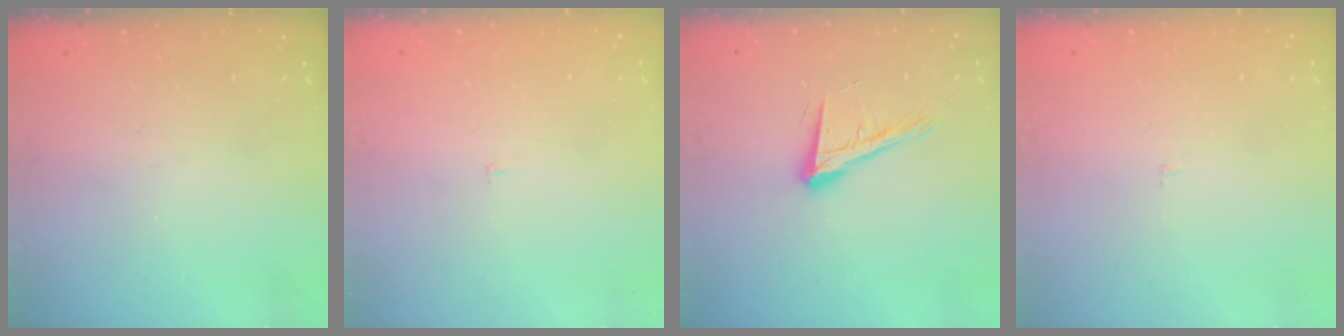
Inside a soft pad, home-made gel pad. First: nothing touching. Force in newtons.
{"total": 2.2, "press": 2.2, "slide": 0.2}
{"total": 14.6, "press": 14.0, "slide": 3.9}
{"total": 1.6, "press": 1.6, "slide": 0.1}